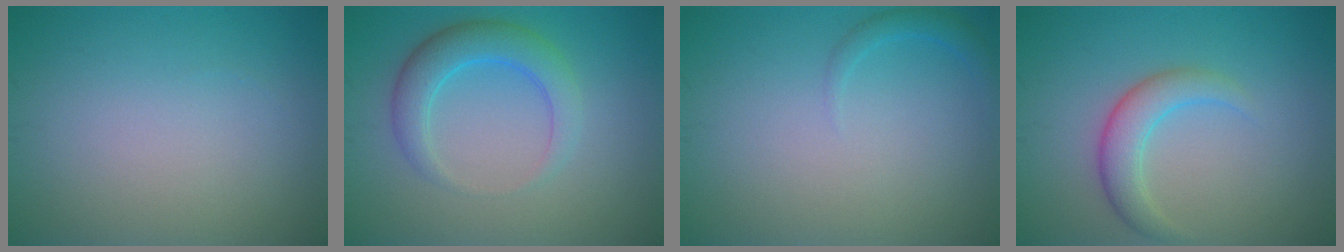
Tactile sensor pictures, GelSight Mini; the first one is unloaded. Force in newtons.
{"total": 4.0, "press": 4.0, "slide": 0.2}
{"total": 1.1, "press": 1.1, "slide": 0.1}
{"total": 3.2, "press": 3.2, "slide": 0.1}